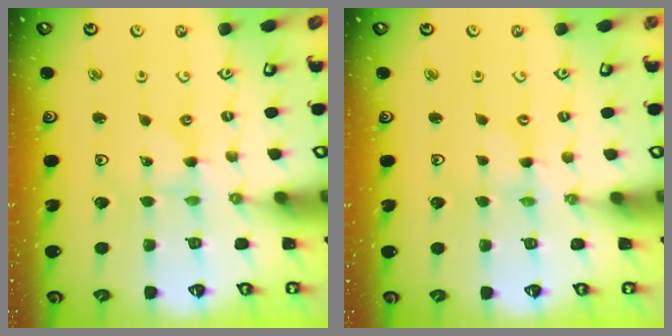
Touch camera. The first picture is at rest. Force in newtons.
{"total": 0.5, "press": 0.5, "slide": 0.1}